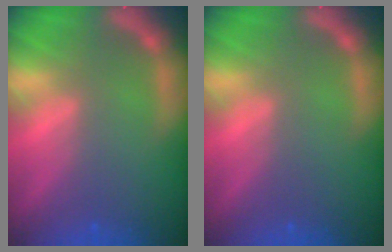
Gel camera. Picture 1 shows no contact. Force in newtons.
{"total": 0.0}